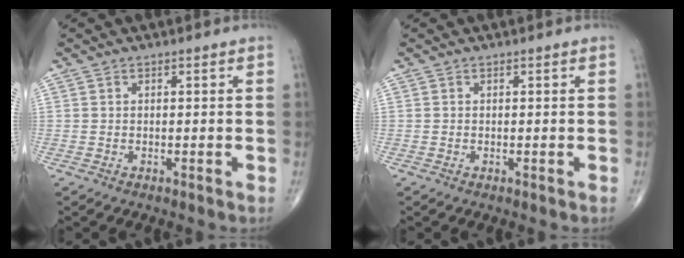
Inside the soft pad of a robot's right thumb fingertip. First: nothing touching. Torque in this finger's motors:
{"motor_torque": [0.23, -0.10, -0.03, -0.07, -0.04]}